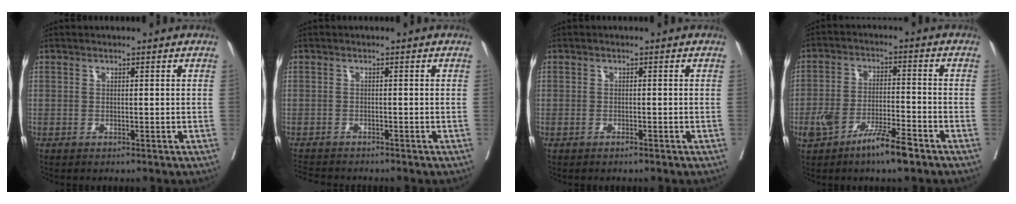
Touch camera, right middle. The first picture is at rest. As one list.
[{"total": 4.9, "force": [-4.7, 0.8, 1.4], "torque": [-0.018, -0.011, -0.076]}, {"total": 0.7, "force": [-0.5, 0.1, 0.5], "torque": [-0.014, -0.002, -0.008]}, {"total": 7.8, "force": [-5.0, 1.2, 5.9], "torque": [-0.117, 0.001, -0.087]}]